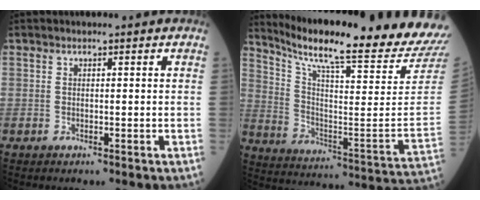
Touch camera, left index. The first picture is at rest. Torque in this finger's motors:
{"motor_torque": [-0.19, -0.89, 0.33, 0.12]}